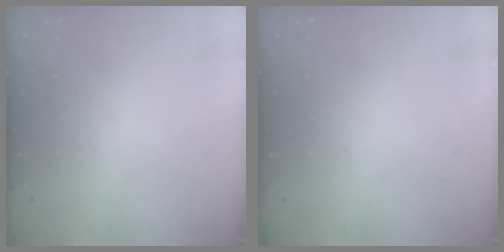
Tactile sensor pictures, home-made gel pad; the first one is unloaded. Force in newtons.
{"total": 0.0}